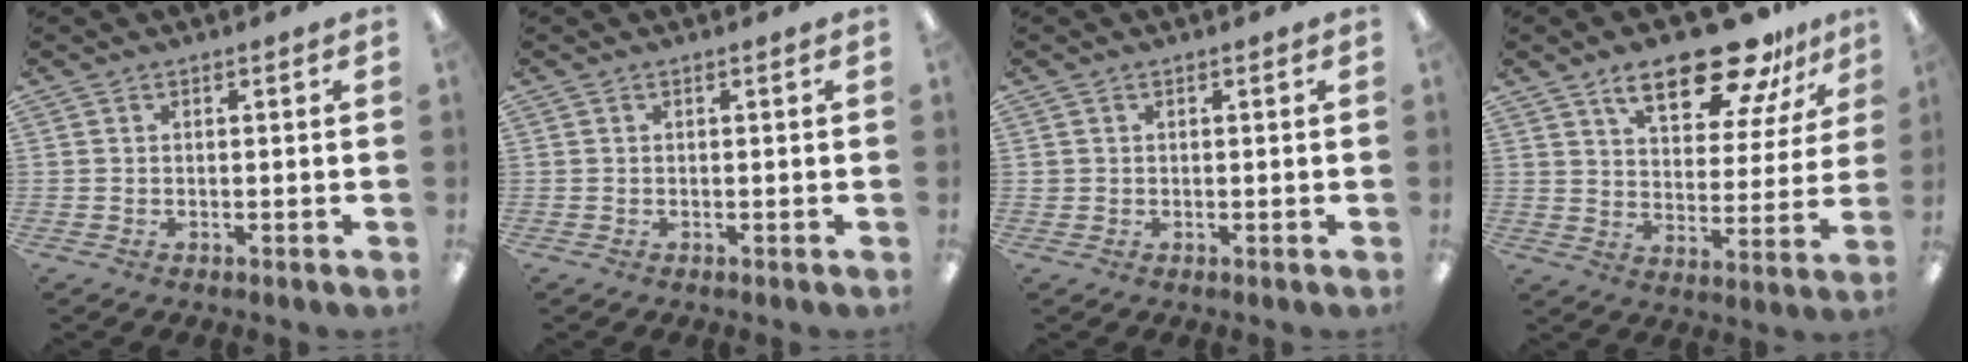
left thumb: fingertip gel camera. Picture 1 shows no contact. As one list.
[{"total": 0.0}, {"total": 0.9, "force": [0.2, 0.8, 0.1], "torque": [-0.001, 0.005, 0.002]}, {"total": 20.6, "force": [14.2, 8.3, 12.4], "torque": [-0.191, -0.074, 0.236]}]